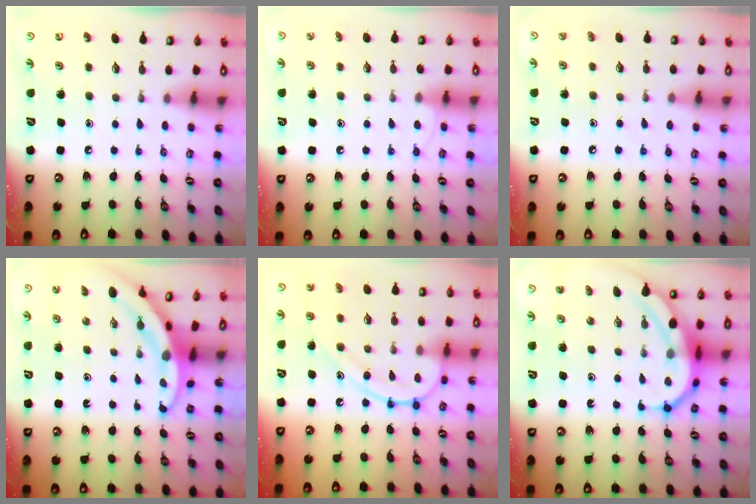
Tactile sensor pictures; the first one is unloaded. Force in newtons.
{"total": 4.3, "press": 4.2, "slide": 0.5}
{"total": 5.3, "press": 5.2, "slide": 0.6}
{"total": 3.3, "press": 3.3, "slide": 0.2}
{"total": 13.3, "press": 13.3, "slide": 1.1}
{"total": 8.4, "press": 8.4, "slide": 0.8}